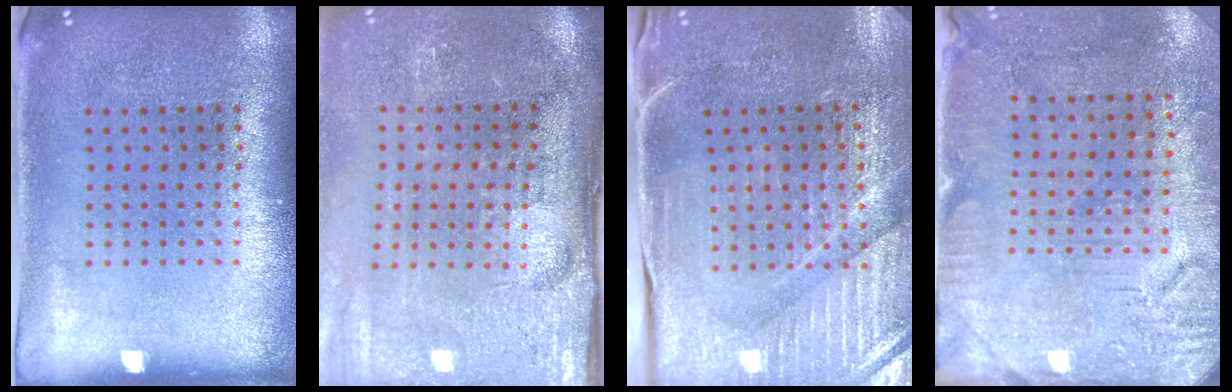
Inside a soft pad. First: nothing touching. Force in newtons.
{"total": 4.7, "press": 3.9, "slide": 2.7}
{"total": 3.8, "press": 3.8, "slide": 0.5}
{"total": 3.1, "press": 2.8, "slide": 1.3}